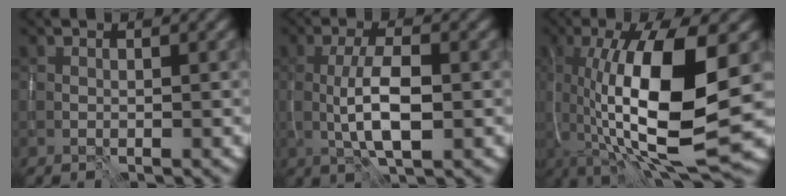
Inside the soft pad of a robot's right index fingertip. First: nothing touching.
{"total": 4.8, "force": [-0.6, 1.5, 4.5], "torque": [-0.091, -0.001, -0.011]}
{"total": 12.9, "force": [-0.9, 3.9, 12.3], "torque": [-0.210, -0.007, -0.014]}